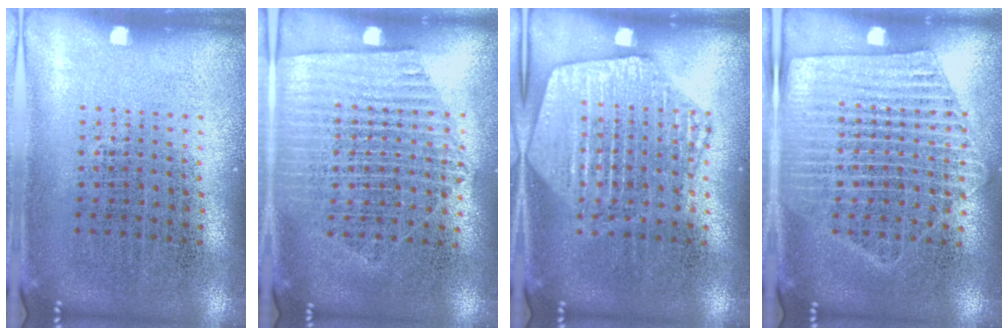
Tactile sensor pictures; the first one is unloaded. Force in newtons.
{"total": 1.4, "press": 1.3, "slide": 0.7}
{"total": 2.0, "press": 2.0, "slide": 0.2}
{"total": 2.0, "press": 1.8, "slide": 0.9}